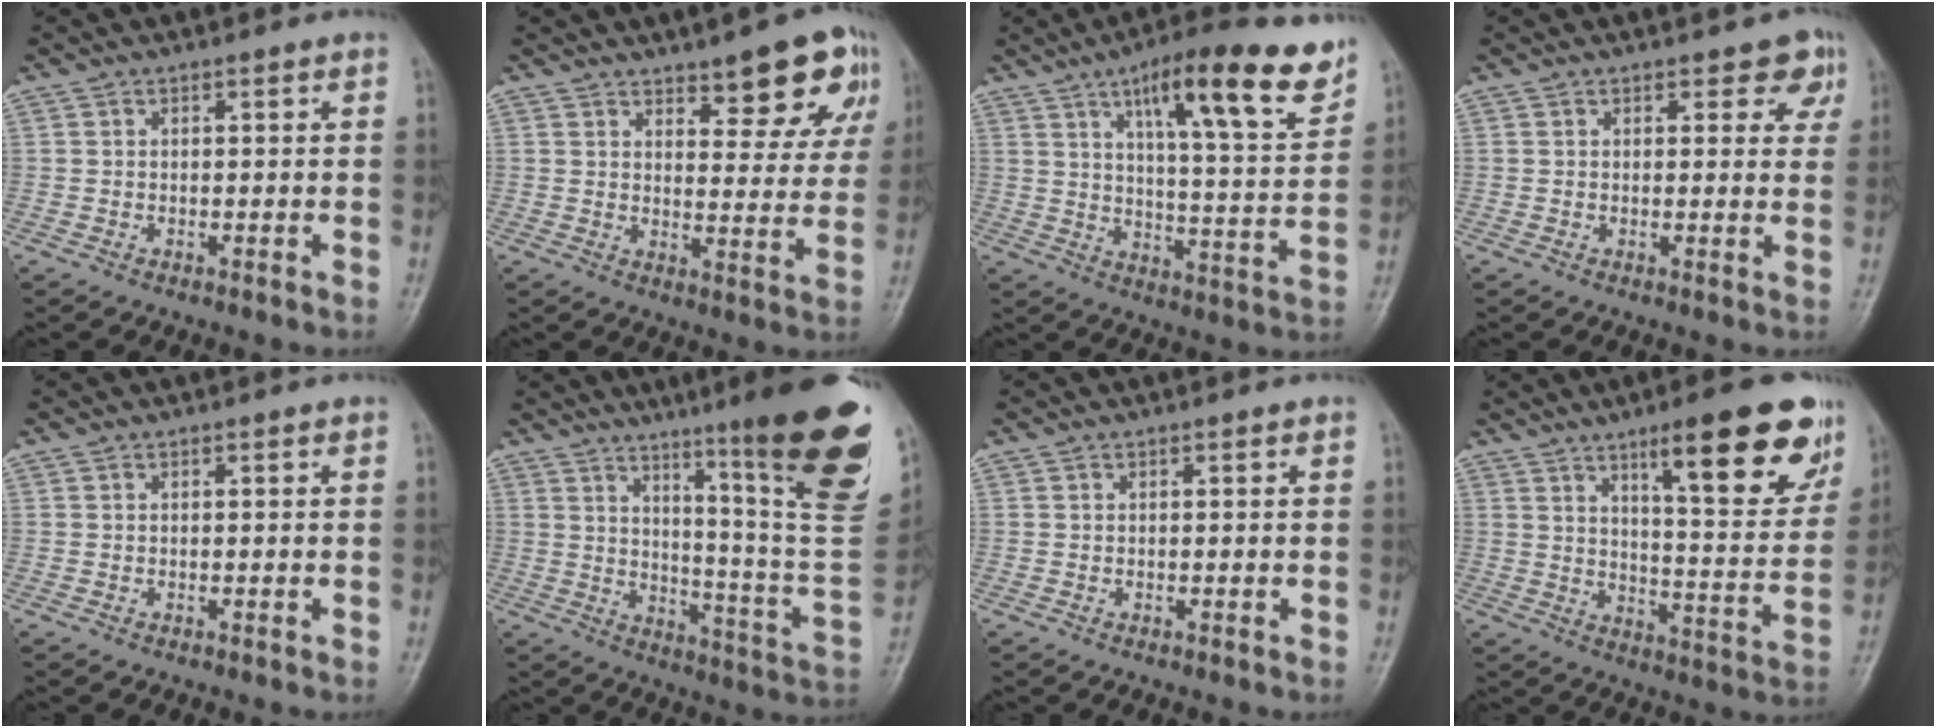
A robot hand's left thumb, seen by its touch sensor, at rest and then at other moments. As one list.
[{"total": 12.3, "force": [7.3, 4.5, 8.8], "torque": [-0.064, -0.035, 0.096]}, {"total": 18.6, "force": [11.0, 4.4, 14.4], "torque": [-0.181, -0.045, 0.167]}, {"total": 4.0, "force": [2.4, 2.4, 2.2], "torque": [0.014, -0.006, 0.023]}, {"total": 0.0}, {"total": 25.9, "force": [14.8, 2.3, 21.1], "torque": [-0.254, -0.076, 0.219]}, {"total": 0.0}, {"total": 19.6, "force": [11.4, 4.9, 15.2], "torque": [-0.164, -0.049, 0.165]}]